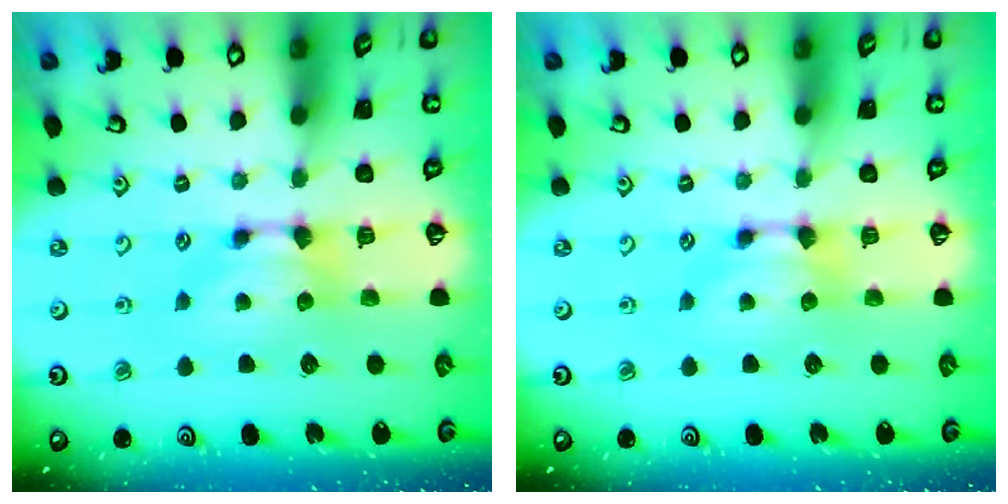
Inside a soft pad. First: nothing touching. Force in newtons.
{"total": 0.0}